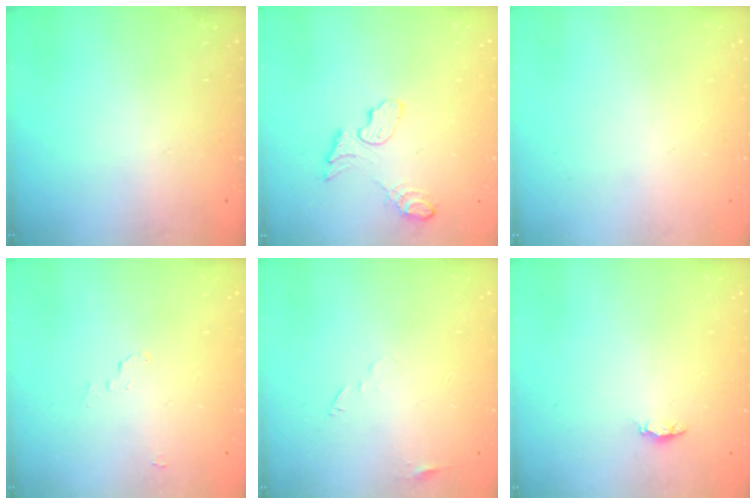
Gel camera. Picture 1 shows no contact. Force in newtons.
{"total": 8.2, "press": 8.2, "slide": 0.3}
{"total": 0.0}
{"total": 2.2, "press": 2.2, "slide": 0.2}
{"total": 3.0, "press": 3.0, "slide": 0.2}
{"total": 1.2, "press": 1.1, "slide": 0.4}